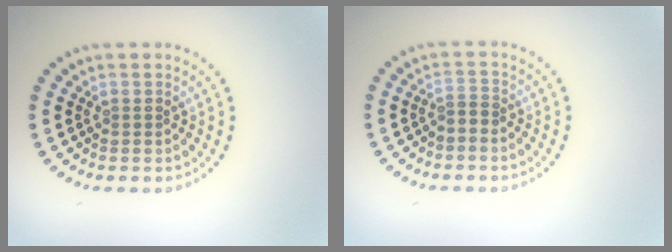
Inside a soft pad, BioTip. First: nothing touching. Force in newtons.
{"total": 1.0, "press": 0.7, "slide": 0.7}